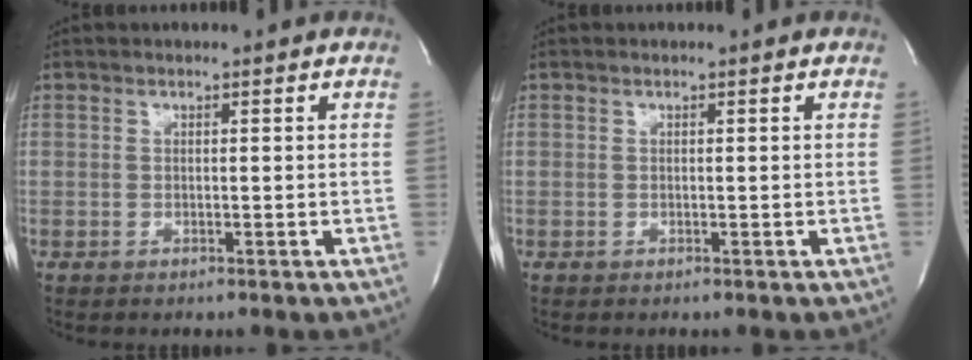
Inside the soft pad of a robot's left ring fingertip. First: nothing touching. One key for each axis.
{"total": 0.0}